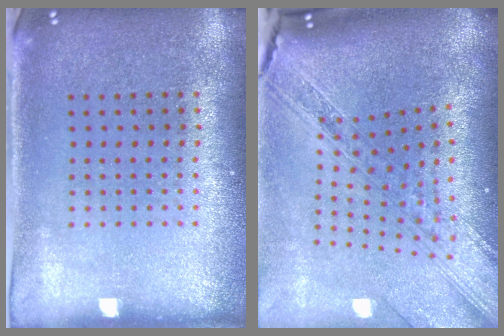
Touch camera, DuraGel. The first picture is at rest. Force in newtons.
{"total": 3.2, "press": 2.4, "slide": 2.1}